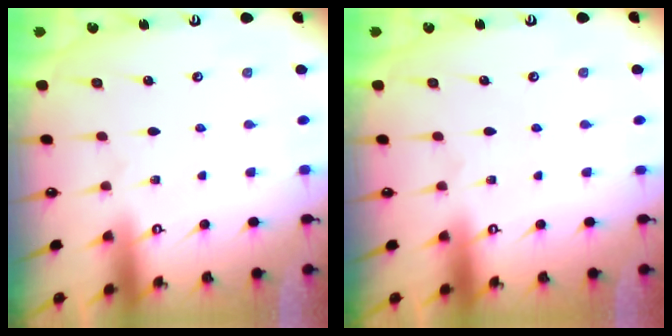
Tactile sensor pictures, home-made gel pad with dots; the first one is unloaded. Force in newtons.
{"total": 0.0}